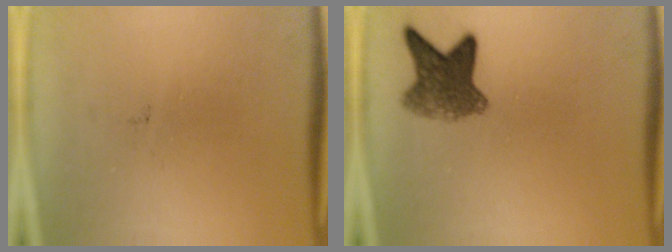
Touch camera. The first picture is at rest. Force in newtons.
{"total": 6.5}